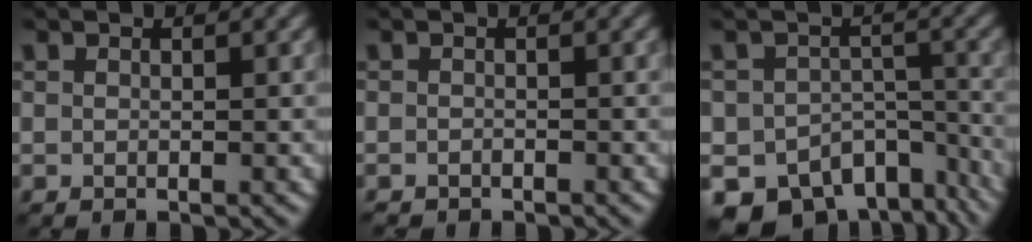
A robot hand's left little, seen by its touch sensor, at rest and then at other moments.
{"total": 0.6, "force": [-0.5, 0.1, -0.1], "torque": [0.004, -0.004, -0.011]}
{"total": 11.6, "force": [-8.3, 7.0, 4.3], "torque": [-0.055, -0.025, -0.097]}